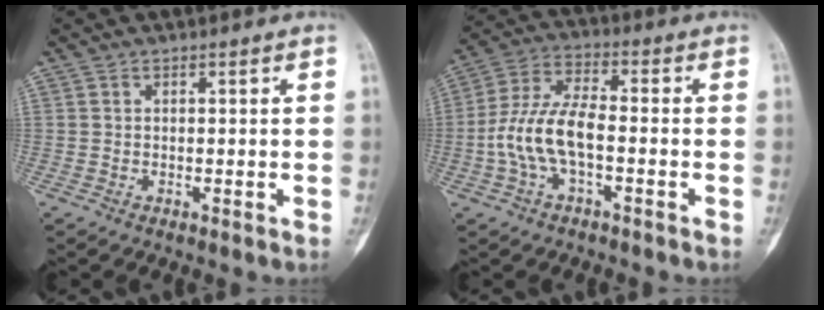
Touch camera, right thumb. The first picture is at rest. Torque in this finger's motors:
{"motor_torque": [0.27, 0.29, 0.84, -0.79, 0.32]}